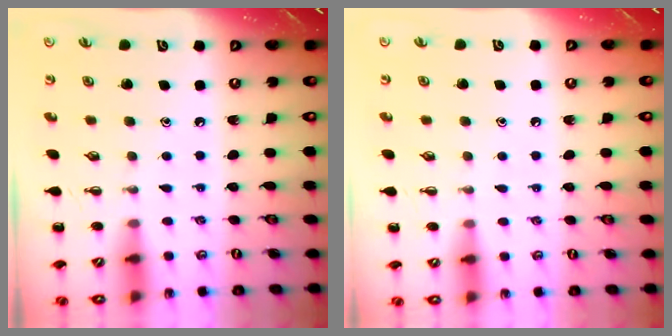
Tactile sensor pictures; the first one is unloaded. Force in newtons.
{"total": 4.1, "press": 3.8, "slide": 1.6}